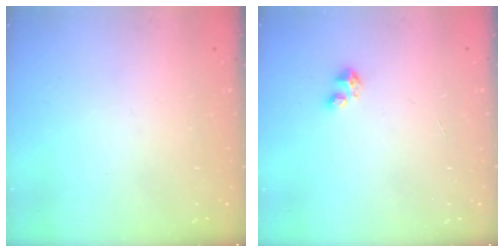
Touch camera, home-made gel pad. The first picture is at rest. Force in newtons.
{"total": 3.0, "press": 2.9, "slide": 0.2}